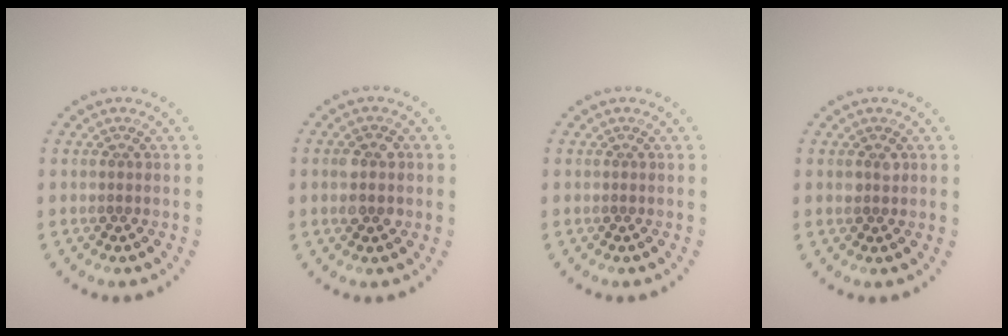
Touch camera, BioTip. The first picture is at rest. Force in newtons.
{"total": 2.8, "press": 2.8, "slide": 0.3}
{"total": 0.0}
{"total": 1.0, "press": 0.9, "slide": 0.3}